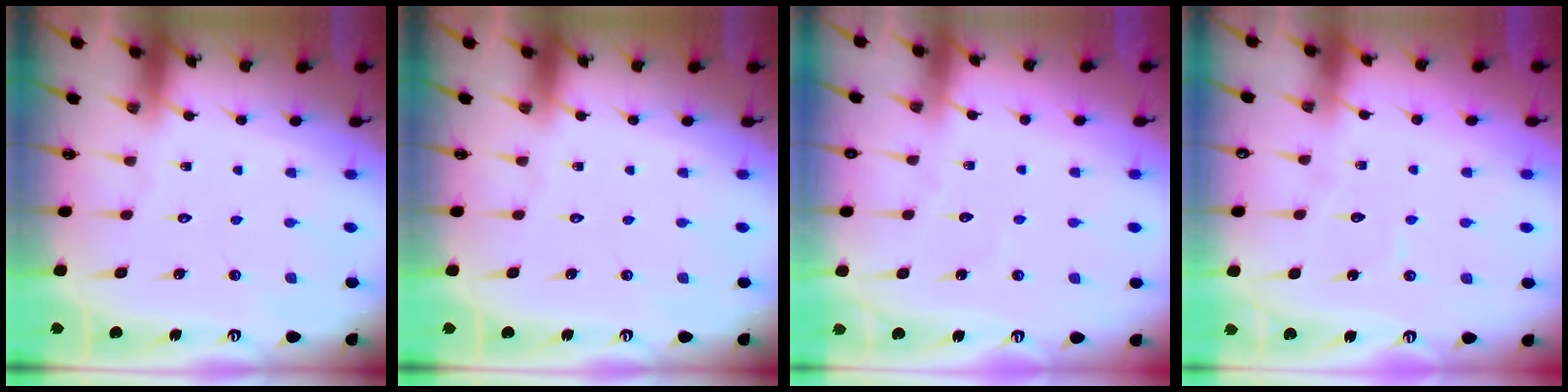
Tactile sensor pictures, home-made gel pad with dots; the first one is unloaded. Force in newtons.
{"total": 0.0}
{"total": 2.1, "press": 2.1, "slide": 0.2}
{"total": 3.4, "press": 3.4, "slide": 0.3}